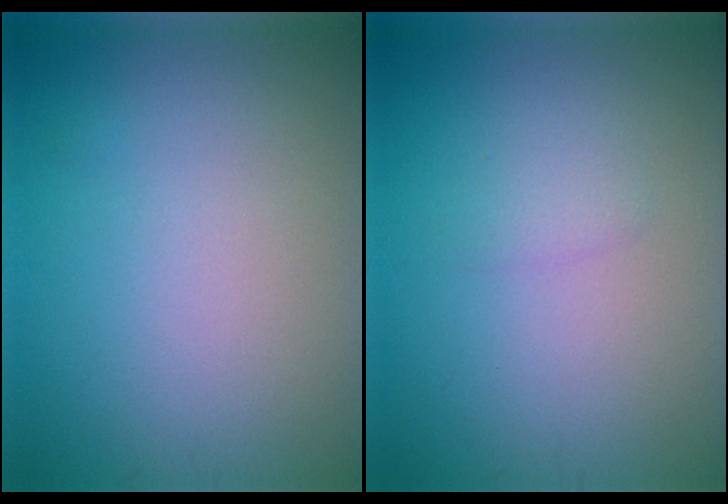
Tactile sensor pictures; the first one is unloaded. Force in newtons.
{"total": 1.0, "press": 1.0, "slide": 0.1}